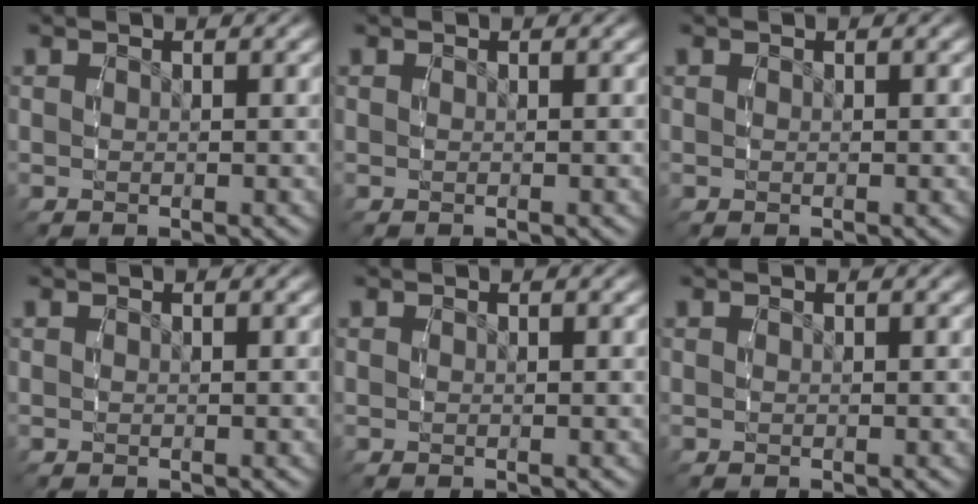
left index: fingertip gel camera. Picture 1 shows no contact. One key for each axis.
{"total": 0.0}
{"total": 0.0}
{"total": 0.0}
{"total": 0.0}
{"total": 0.0}